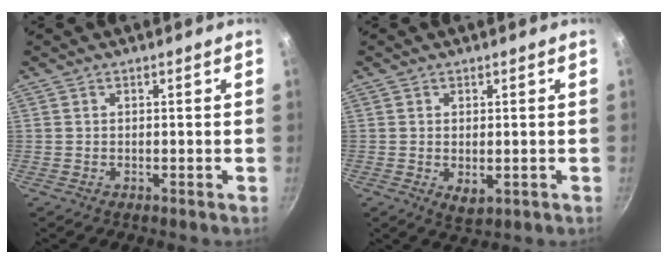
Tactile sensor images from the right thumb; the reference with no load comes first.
{"total": 3.2, "force": [-0.4, 1.8, 2.6], "torque": [-0.042, -0.011, -0.001]}